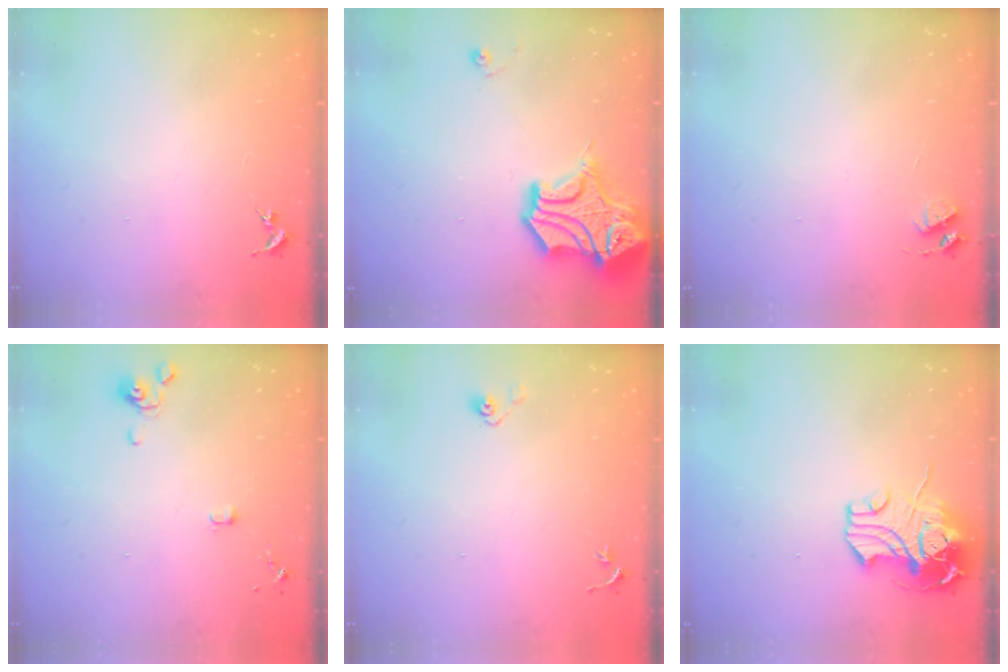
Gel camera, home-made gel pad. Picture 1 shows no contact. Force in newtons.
{"total": 17.1, "press": 16.9, "slide": 2.2}
{"total": 4.4, "press": 4.3, "slide": 0.6}
{"total": 4.0, "press": 4.0, "slide": 0.8}
{"total": 3.7, "press": 3.2, "slide": 1.9}
{"total": 12.8, "press": 12.6, "slide": 2.3}